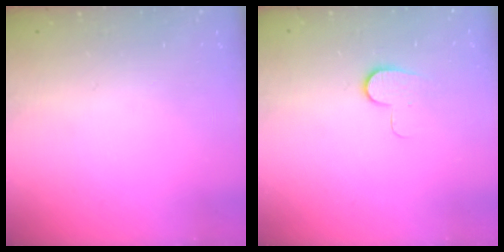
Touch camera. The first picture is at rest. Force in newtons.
{"total": 7.0, "press": 7.0, "slide": 0.6}